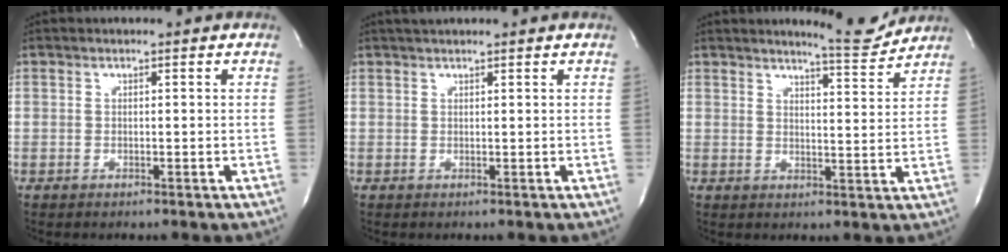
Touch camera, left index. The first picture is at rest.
{"total": 2.2, "force": [2.0, -0.1, 0.9], "torque": [-0.010, 0.019, 0.036]}
{"total": 5.6, "force": [5.6, -0.2, 0.8], "torque": [-0.021, -0.027, 0.073]}